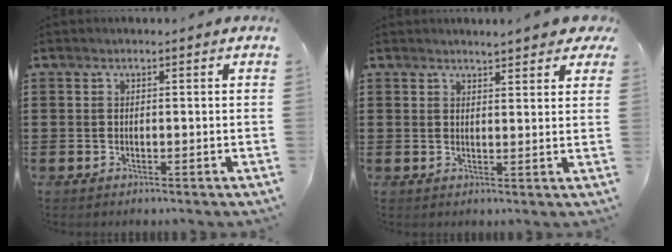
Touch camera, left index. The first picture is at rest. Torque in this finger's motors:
{"motor_torque": [0.81, -0.73, 0.29, 0.07]}